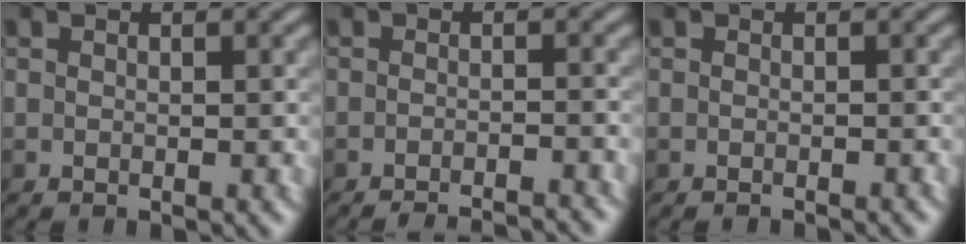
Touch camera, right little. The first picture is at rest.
{"total": 3.4, "force": [-2.9, 0.5, 1.7], "torque": [-0.001, 0.004, -0.046]}
{"total": 0.5, "force": [-0.5, -0.2, 0.0], "torque": [-0.001, -0.001, -0.010]}